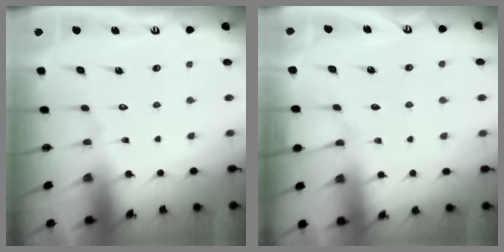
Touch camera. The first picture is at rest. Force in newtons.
{"total": 2.7, "press": 2.7, "slide": 0.5}